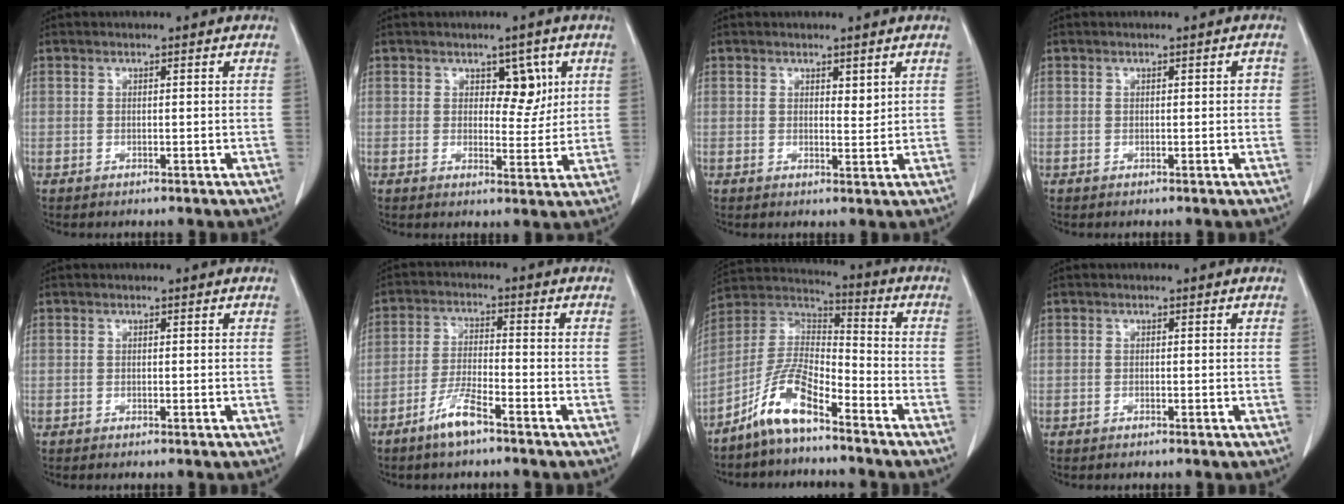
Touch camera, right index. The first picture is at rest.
{"total": 4.5, "force": [1.9, 2.6, 3.1], "torque": [-0.030, 0.001, 0.028]}
{"total": 1.6, "force": [1.0, 0.7, 1.0], "torque": [-0.011, -0.009, 0.018]}
{"total": 1.0, "force": [0.0, 0.3, 0.9], "torque": [-0.009, 0.002, 0.001]}
{"total": 0.0}
{"total": 5.7, "force": [-4.0, 0.6, 4.0], "torque": [-0.085, -0.005, -0.078]}
{"total": 9.8, "force": [-6.8, 2.4, 6.5], "torque": [-0.144, 0.017, -0.133]}
{"total": 0.0}